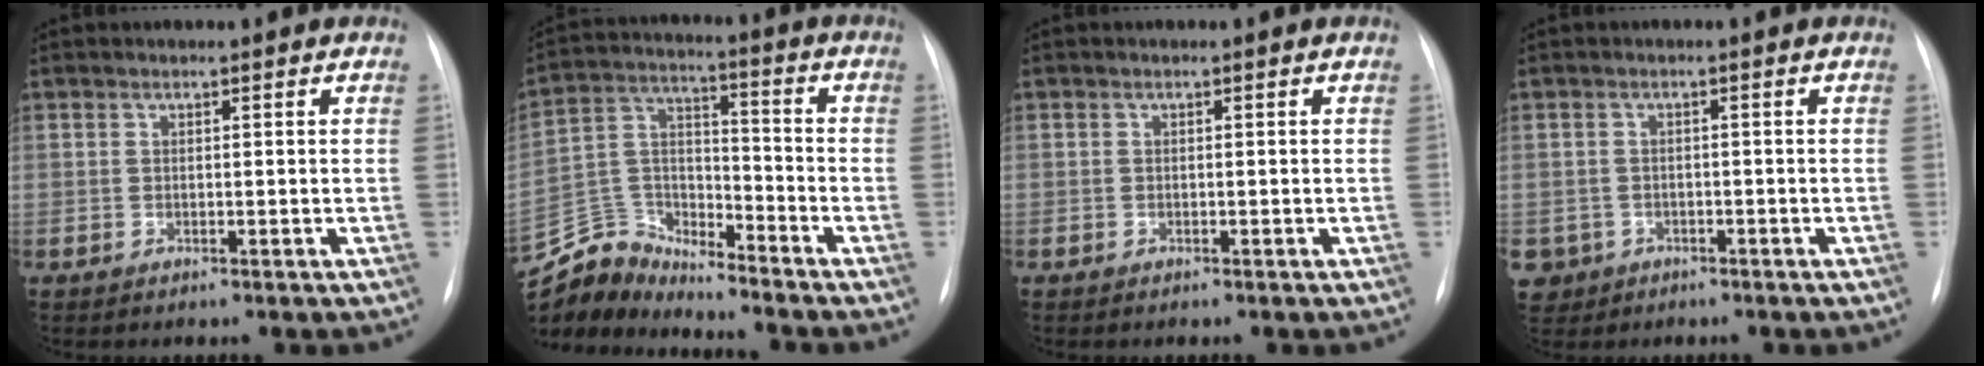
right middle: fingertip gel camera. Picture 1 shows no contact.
{"total": 10.3, "force": [-10.2, 1.3, -1.0], "torque": [0.013, 0.044, -0.202]}
{"total": 0.0}
{"total": 5.2, "force": [-2.4, 4.5, 0.4], "torque": [-0.019, 0.005, -0.035]}